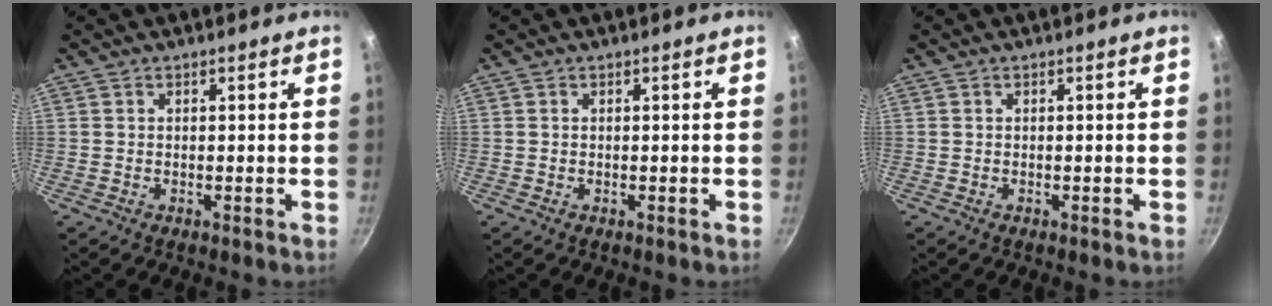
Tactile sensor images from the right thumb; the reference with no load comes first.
{"total": 0.0}
{"total": 0.0}